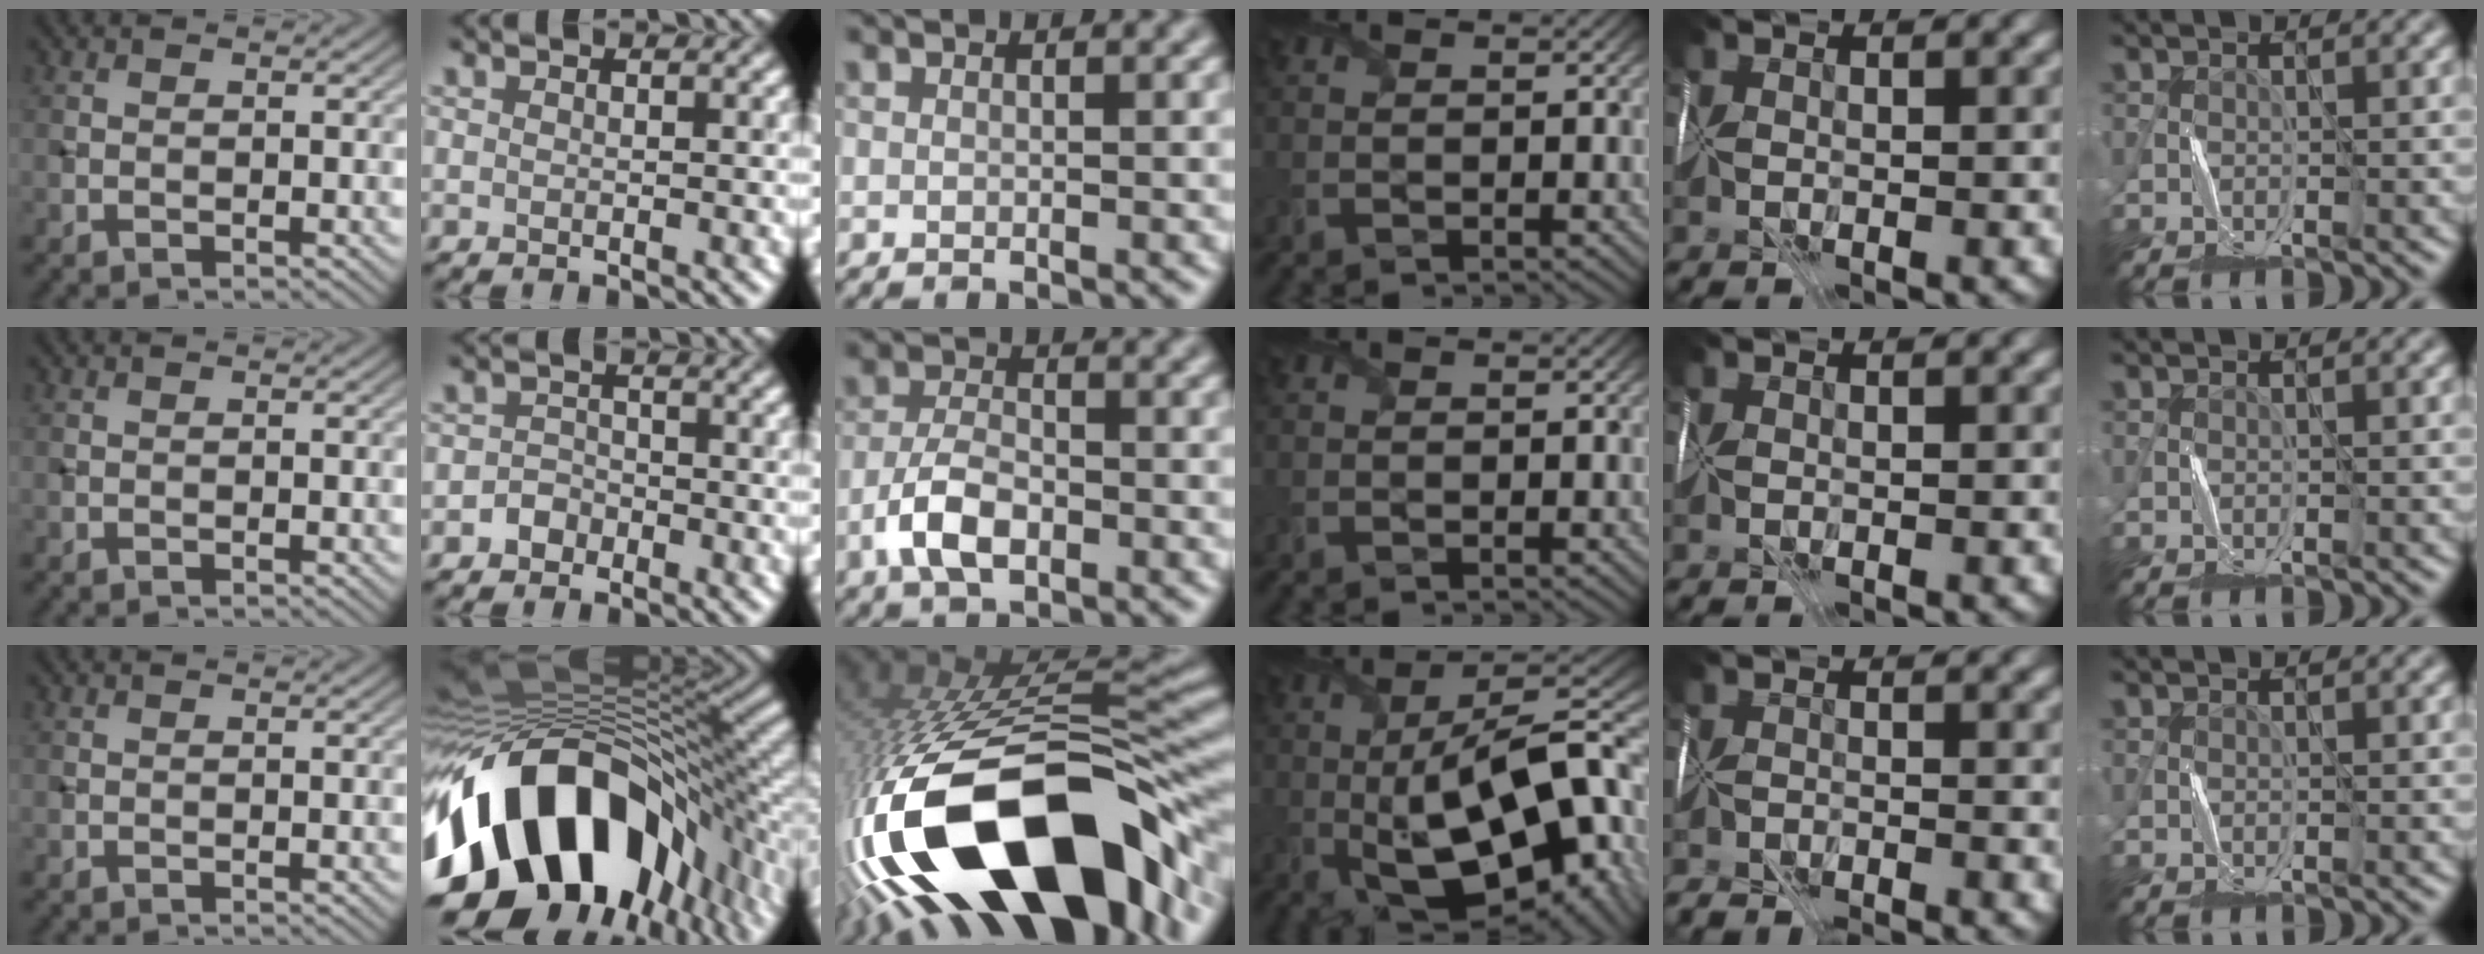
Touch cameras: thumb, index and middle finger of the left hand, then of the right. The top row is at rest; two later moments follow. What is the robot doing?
{"motion": "fold", "object": "map"}